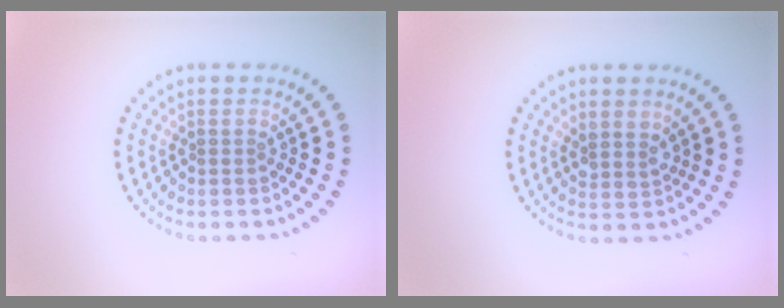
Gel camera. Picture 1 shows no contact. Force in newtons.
{"total": 1.8, "press": 1.5, "slide": 0.9}